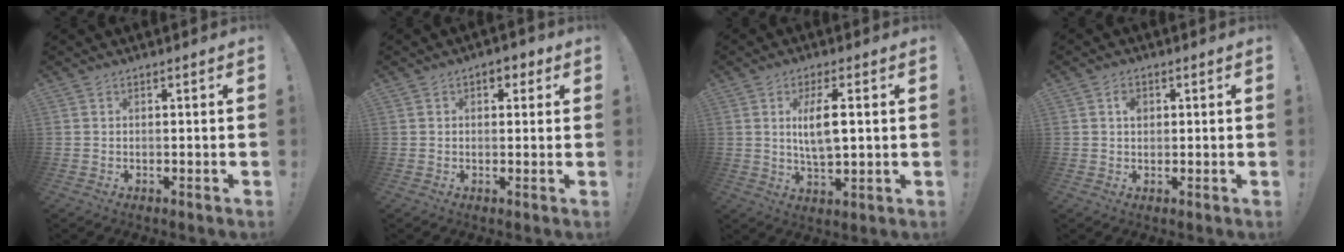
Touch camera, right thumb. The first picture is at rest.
{"total": 3.5, "force": [1.2, 2.3, 2.3], "torque": [-0.015, -0.001, 0.017]}
{"total": 8.7, "force": [1.8, 3.1, 8.0], "torque": [-0.140, -0.009, 0.024]}
{"total": 2.7, "force": [0.7, 2.0, 1.8], "torque": [-0.017, -0.003, 0.008]}